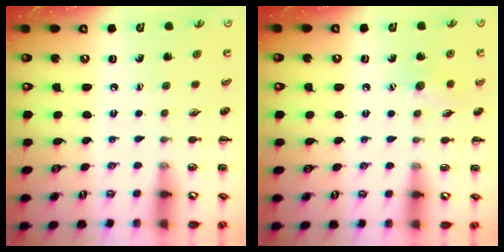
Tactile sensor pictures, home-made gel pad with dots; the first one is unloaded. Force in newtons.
{"total": 6.0, "press": 5.8, "slide": 1.2}